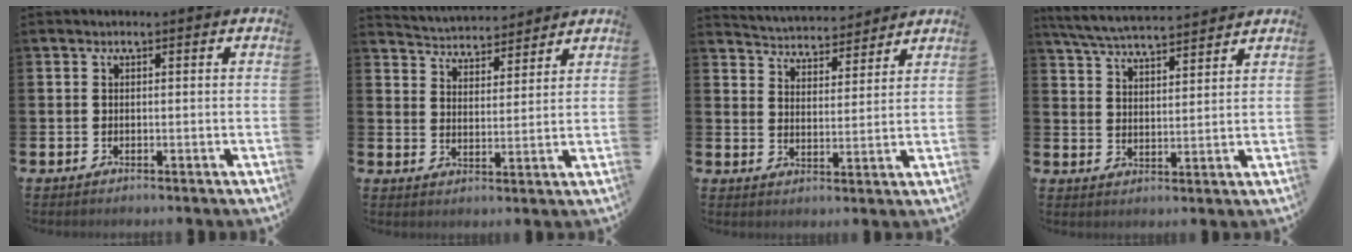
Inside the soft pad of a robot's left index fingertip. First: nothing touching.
{"total": 4.6, "force": [4.5, 0.9, -0.3], "torque": [-0.006, -0.036, 0.076]}
{"total": 4.7, "force": [4.6, 1.0, -0.2], "torque": [-0.009, -0.039, 0.078]}
{"total": 5.6, "force": [5.5, 0.2, 1.0], "torque": [-0.044, -0.032, 0.099]}